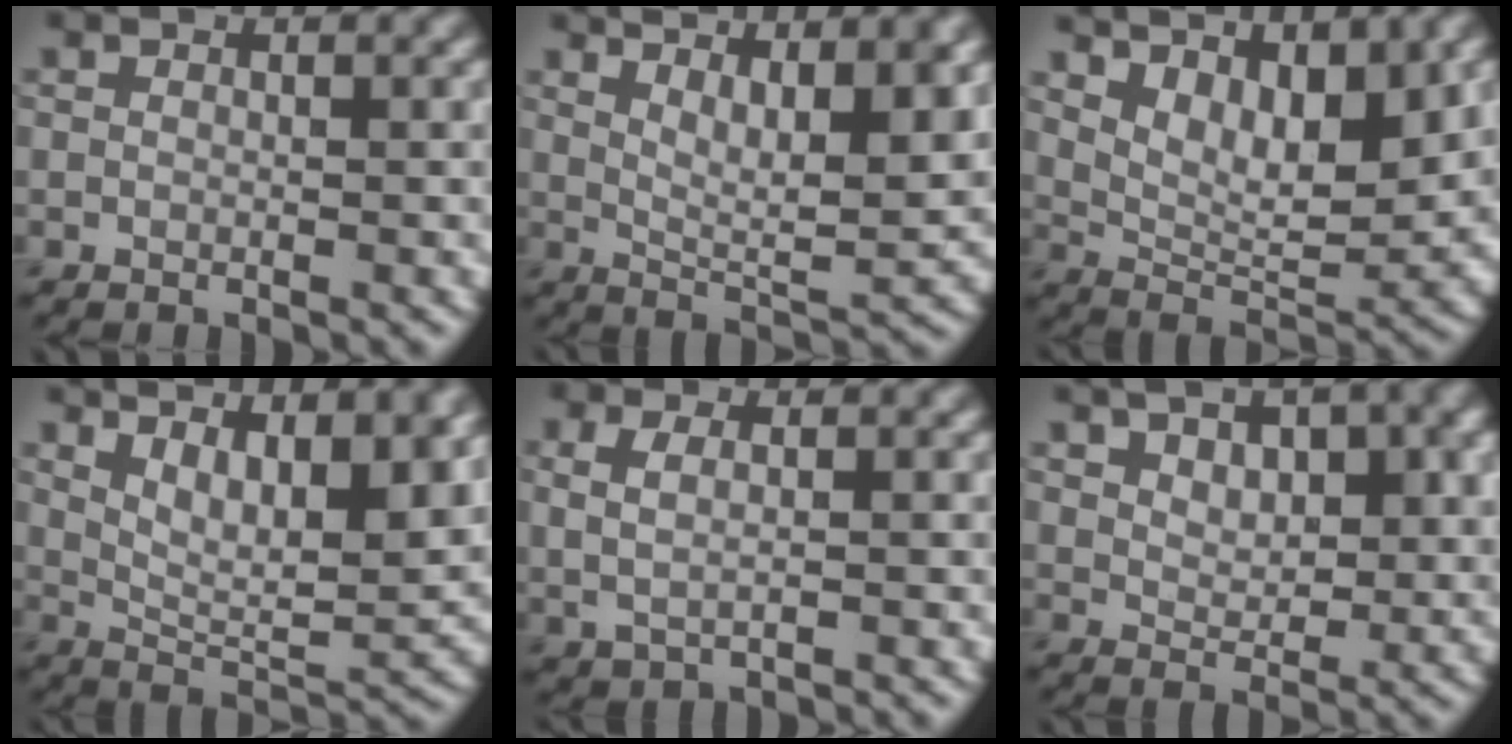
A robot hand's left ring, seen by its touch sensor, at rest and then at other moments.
{"total": 7.7, "force": [3.8, 2.0, 6.4], "torque": [-0.085, 0.002, 0.062]}
{"total": 6.8, "force": [3.8, 2.7, 4.9], "torque": [-0.082, -0.008, 0.069]}
{"total": 8.9, "force": [4.1, 2.8, 7.4], "torque": [-0.112, -0.001, 0.069]}
{"total": 2.1, "force": [0.5, 1.1, 1.7], "torque": [-0.038, -0.003, 0.015]}
{"total": 7.2, "force": [3.5, 3.8, 5.1], "torque": [-0.068, 0.011, 0.049]}